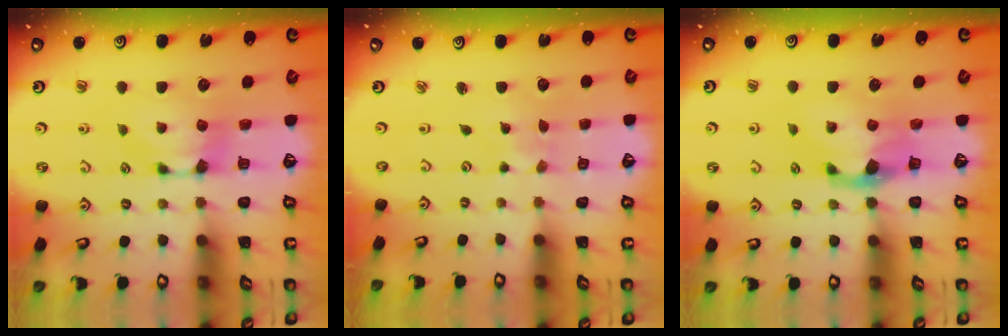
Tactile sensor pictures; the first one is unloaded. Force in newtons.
{"total": 5.2, "press": 5.2, "slide": 0.2}
{"total": 1.9, "press": 1.3, "slide": 1.4}